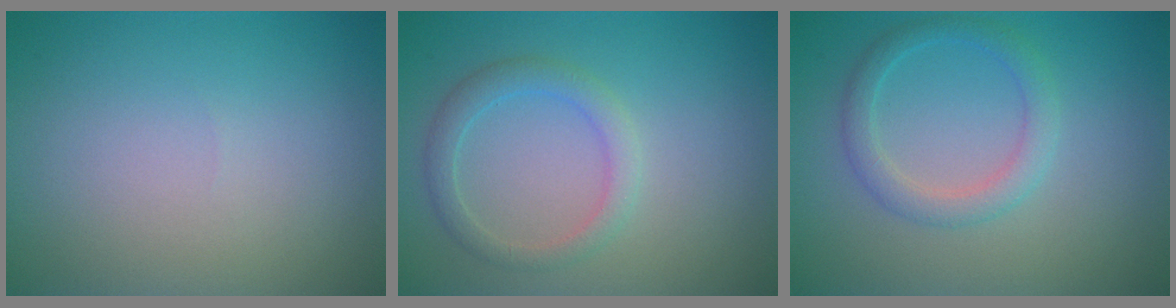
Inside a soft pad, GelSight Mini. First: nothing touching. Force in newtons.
{"total": 2.4, "press": 2.4, "slide": 0.1}
{"total": 2.5, "press": 2.5, "slide": 0.1}